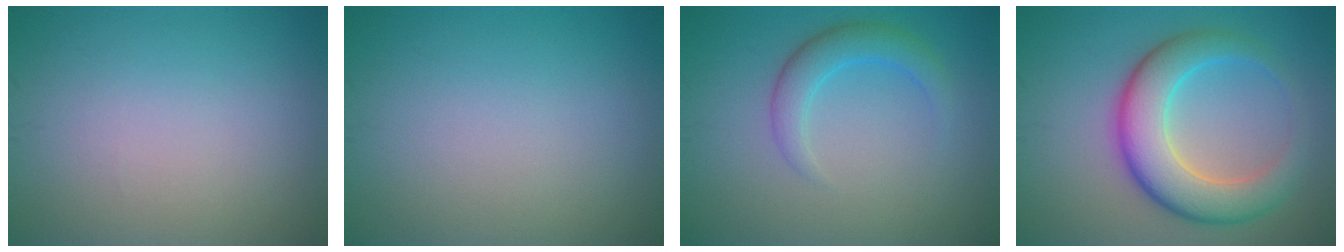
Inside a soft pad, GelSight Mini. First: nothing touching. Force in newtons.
{"total": 0.0}
{"total": 3.0, "press": 3.0, "slide": 0.1}
{"total": 7.5, "press": 7.5, "slide": 0.2}